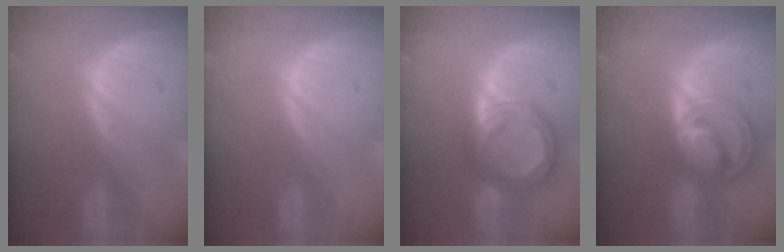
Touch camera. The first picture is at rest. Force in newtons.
{"total": 0.0}
{"total": 8.2, "press": 8.2, "slide": 0.6}
{"total": 8.7, "press": 7.3, "slide": 4.7}